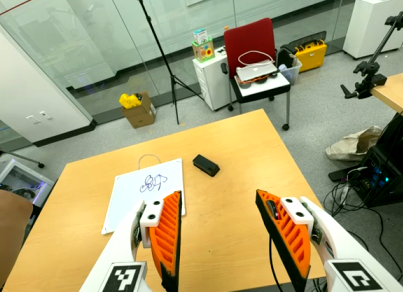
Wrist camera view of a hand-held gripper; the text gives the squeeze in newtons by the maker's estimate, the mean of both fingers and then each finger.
{"total": 0.0}